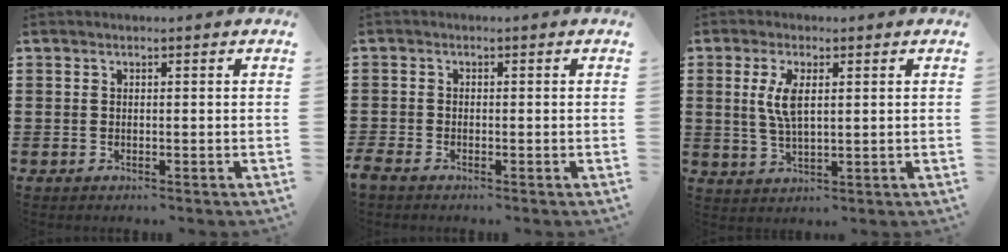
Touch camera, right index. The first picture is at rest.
{"total": 1.3, "force": [-1.3, 0.2, 0.1], "torque": [-0.013, -0.005, -0.028]}
{"total": 4.9, "force": [1.2, 1.7, 4.4], "torque": [-0.099, 0.003, 0.017]}